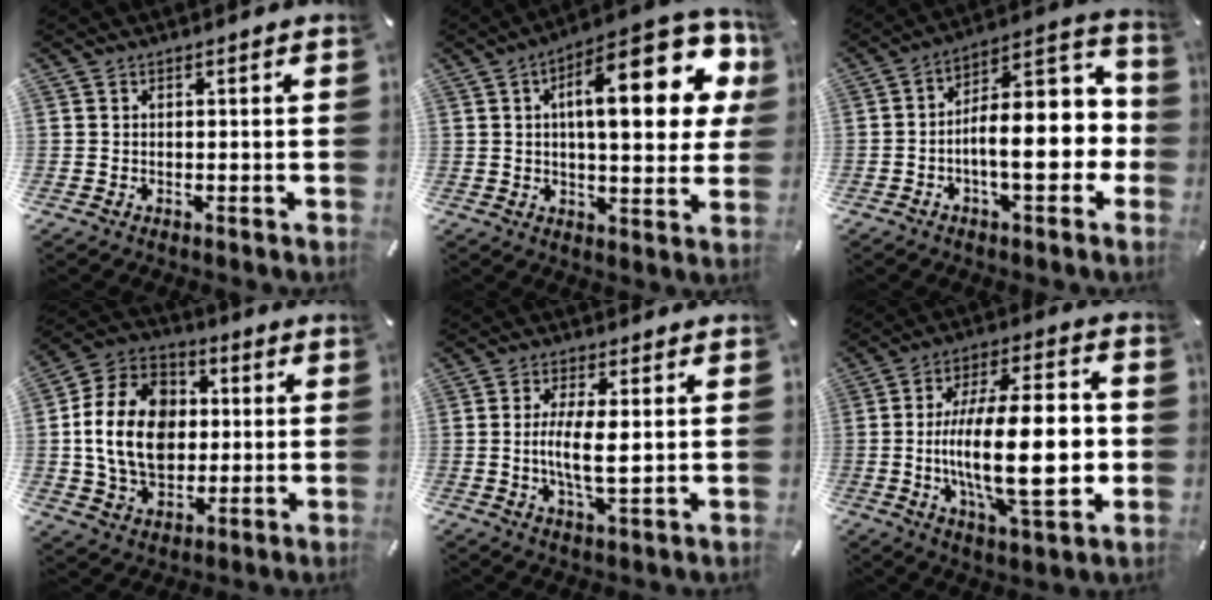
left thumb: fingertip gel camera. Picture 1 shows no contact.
{"total": 21.9, "force": [7.2, 8.3, 19.0], "torque": [-0.281, -0.022, 0.106]}
{"total": 16.2, "force": [-2.5, 7.6, 14.1], "torque": [-0.205, -0.009, -0.038]}
{"total": 17.2, "force": [0.2, 13.5, 10.7], "torque": [-0.236, 0.017, 0.004]}
{"total": 8.1, "force": [0.3, 2.1, 7.8], "torque": [-0.147, -0.011, 0.002]}
{"total": 24.5, "force": [-2.3, 8.6, 22.8], "torque": [-0.406, -0.007, -0.036]}